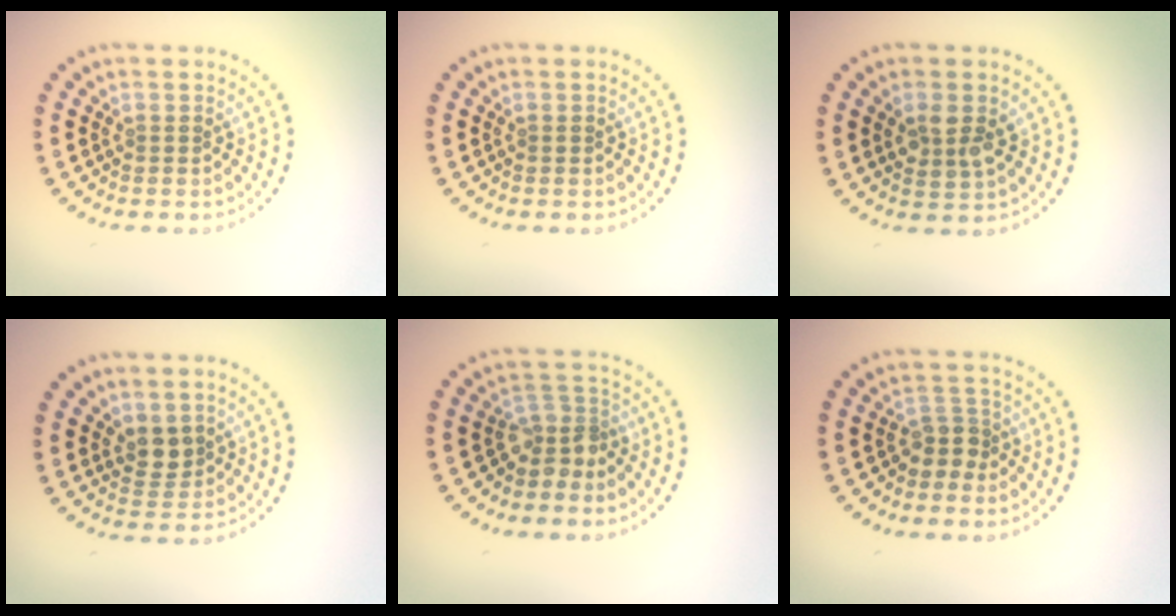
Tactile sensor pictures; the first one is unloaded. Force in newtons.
{"total": 0.0}
{"total": 2.4, "press": 2.4, "slide": 0.4}
{"total": 2.1, "press": 1.9, "slide": 1.0}
{"total": 2.4, "press": 1.8, "slide": 1.6}
{"total": 2.1, "press": 1.7, "slide": 1.3}